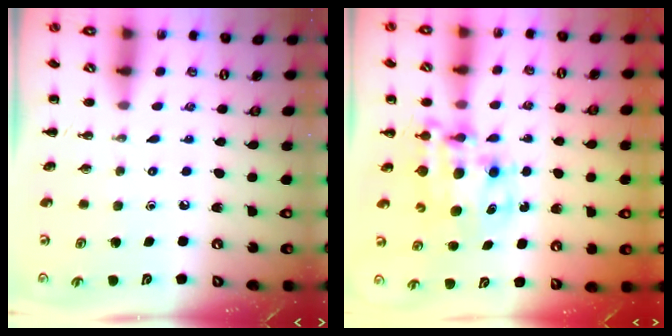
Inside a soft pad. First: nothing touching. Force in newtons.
{"total": 9.2, "press": 8.9, "slide": 2.3}